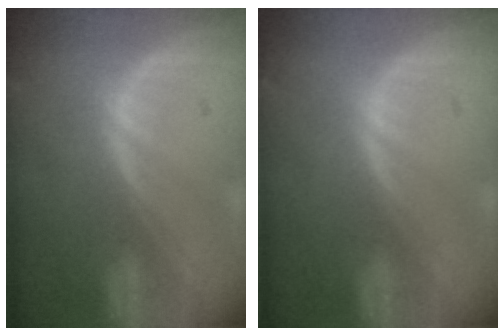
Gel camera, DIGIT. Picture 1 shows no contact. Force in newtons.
{"total": 0.0}